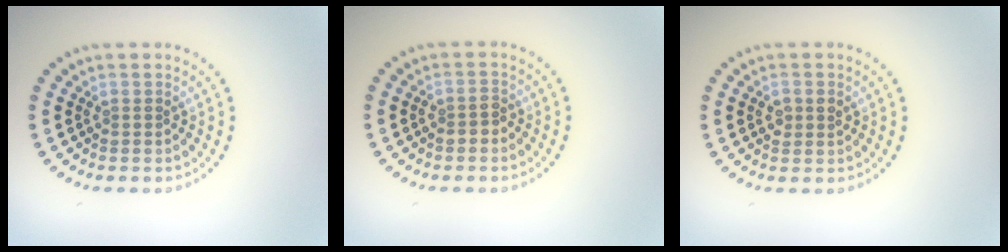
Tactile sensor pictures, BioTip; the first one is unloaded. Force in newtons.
{"total": 1.4, "press": 1.3, "slide": 0.5}
{"total": 1.5, "press": 1.5, "slide": 0.1}